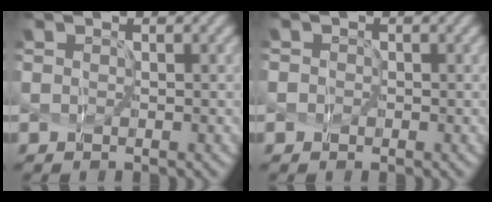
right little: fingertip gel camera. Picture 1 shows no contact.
{"total": 1.0, "force": [-0.2, 0.9, 0.2], "torque": [0.013, 0.007, -0.012]}